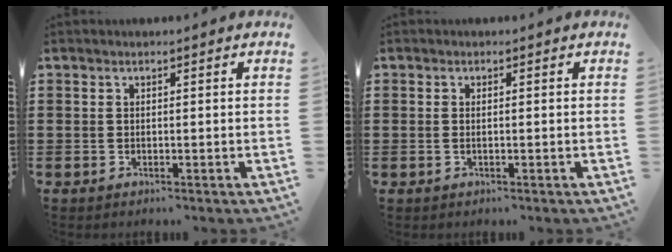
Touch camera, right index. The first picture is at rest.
{"total": 0.8, "force": [-0.2, 0.1, 0.8], "torque": [-0.014, -0.003, -0.003]}